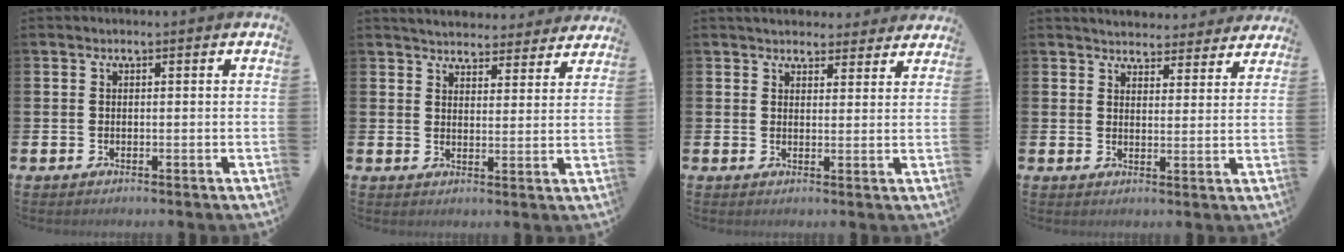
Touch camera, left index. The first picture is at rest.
{"total": 4.5, "force": [4.5, 0.8, -0.2], "torque": [-0.007, -0.033, 0.077]}
{"total": 3.9, "force": [3.7, 1.1, 0.1], "torque": [-0.004, -0.017, 0.069]}
{"total": 4.3, "force": [4.2, 0.9, -0.1], "torque": [-0.005, -0.030, 0.075]}